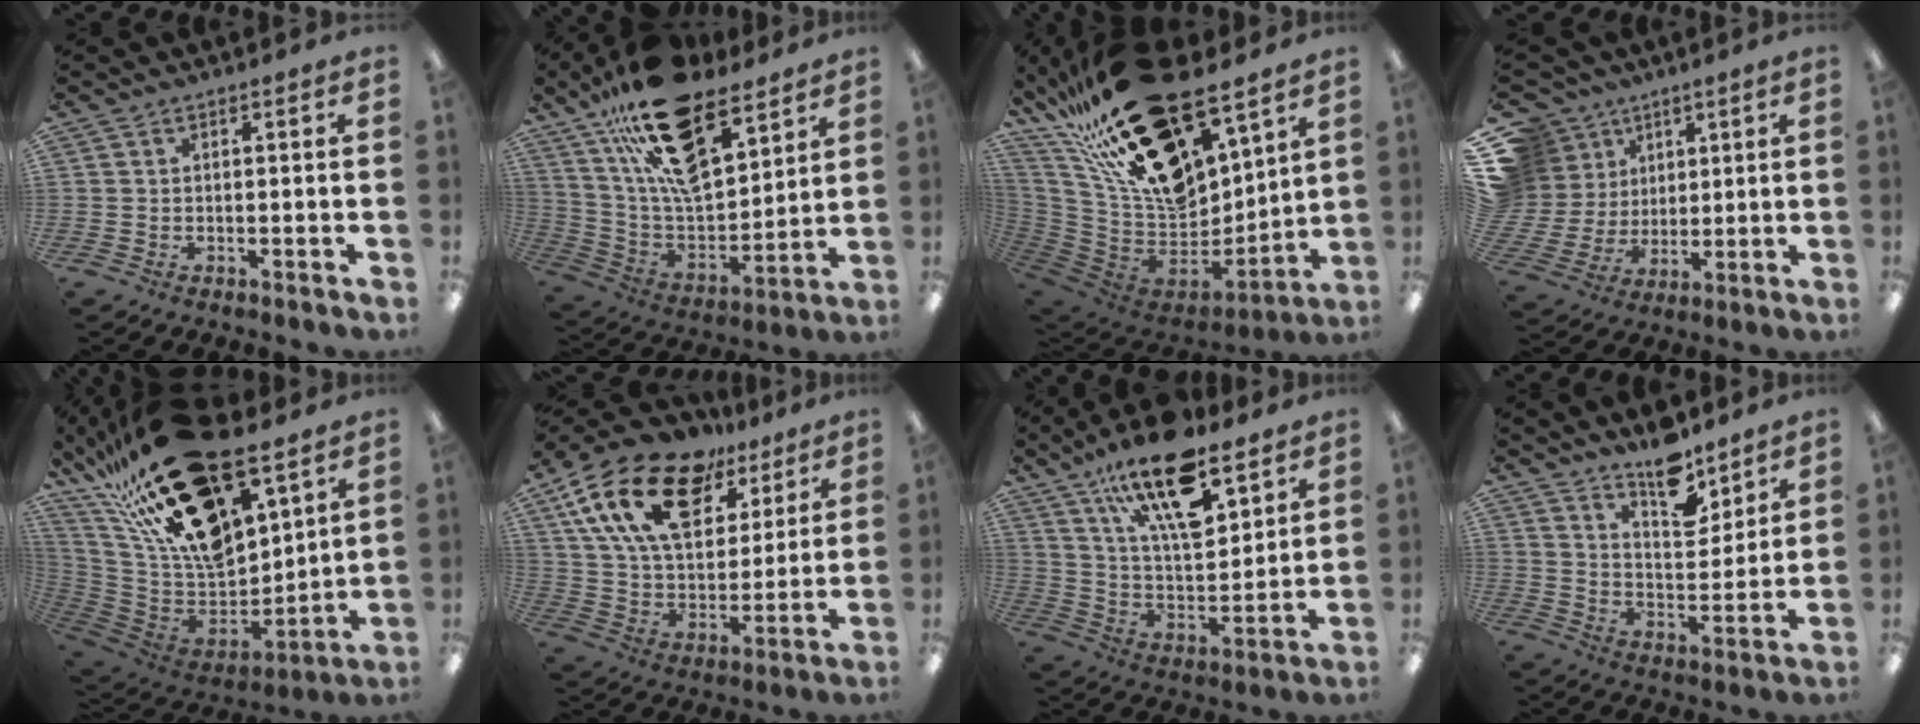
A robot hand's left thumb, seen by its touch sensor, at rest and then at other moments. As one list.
[{"total": 22.6, "force": [14.8, 10.5, 13.5], "torque": [-0.239, -0.083, 0.264]}, {"total": 30.4, "force": [20.3, 12.6, 18.7], "torque": [-0.322, -0.127, 0.367]}, {"total": 14.0, "force": [6.1, 12.0, 4.0], "torque": [-0.113, -0.034, 0.128]}, {"total": 30.0, "force": [18.1, 13.5, 19.7], "torque": [-0.346, -0.107, 0.321]}, {"total": 21.9, "force": [12.1, 12.2, 13.5], "torque": [-0.248, -0.054, 0.219]}, {"total": 20.9, "force": [13.9, 8.0, 13.3], "torque": [-0.224, -0.073, 0.236]}, {"total": 11.4, "force": [9.3, 4.8, 4.6], "torque": [-0.056, -0.066, 0.165]}]